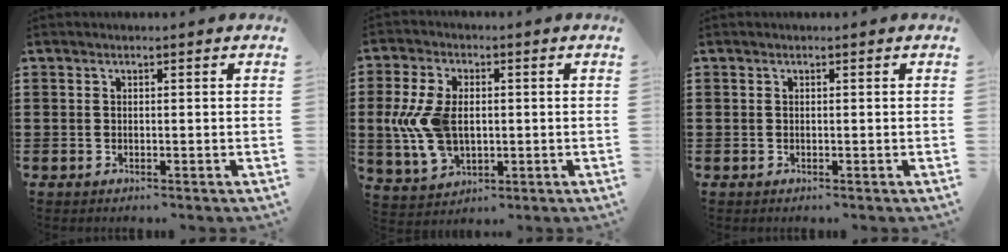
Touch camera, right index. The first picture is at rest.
{"total": 10.0, "force": [0.1, 6.3, 7.7], "torque": [-0.192, 0.004, -0.004]}
{"total": 0.0}